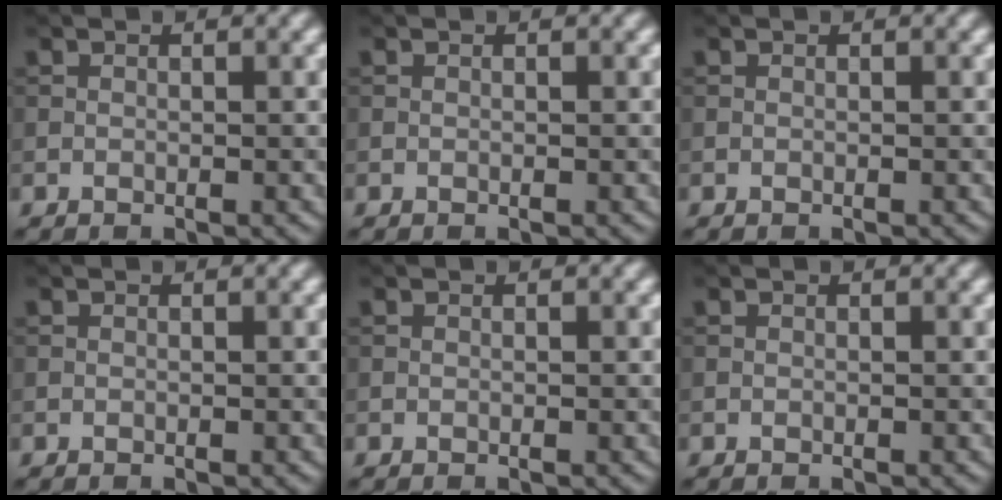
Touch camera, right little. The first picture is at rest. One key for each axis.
{"total": 0.0}
{"total": 0.0}
{"total": 0.0}
{"total": 0.0}
{"total": 0.0}